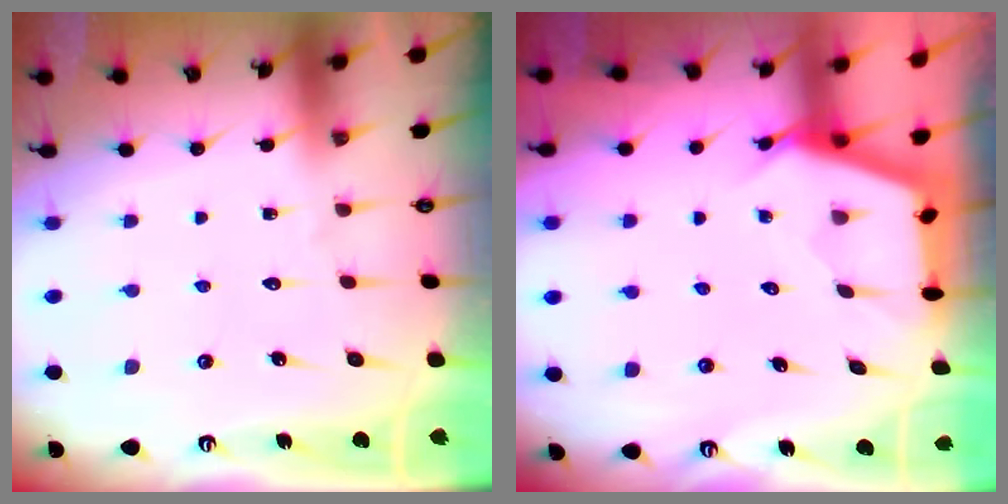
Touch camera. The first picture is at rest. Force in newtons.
{"total": 2.7, "press": 2.7, "slide": 0.4}